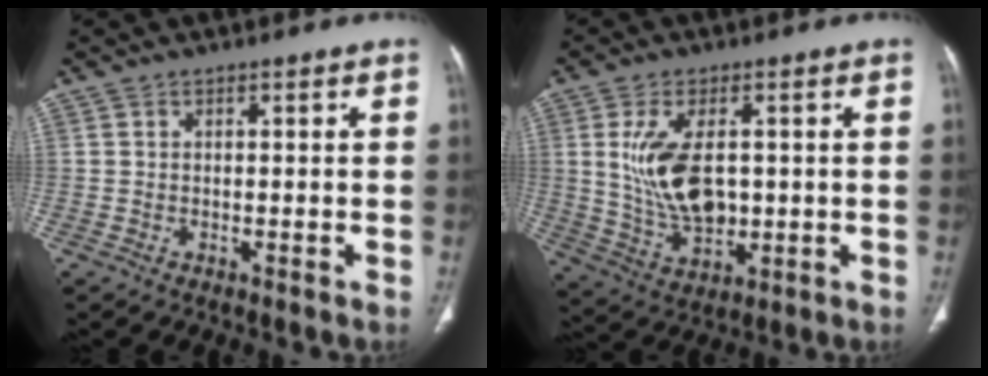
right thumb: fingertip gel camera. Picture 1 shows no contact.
{"total": 12.1, "force": [1.4, 6.7, 9.9], "torque": [-0.185, -0.011, 0.040]}